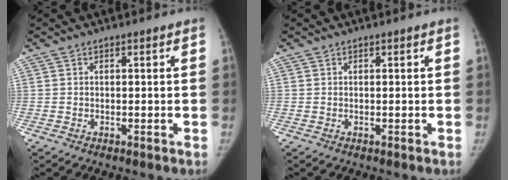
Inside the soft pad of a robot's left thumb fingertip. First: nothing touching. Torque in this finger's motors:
{"motor_torque": [0.04, 0.04, 0.27, -0.27, 0.01]}